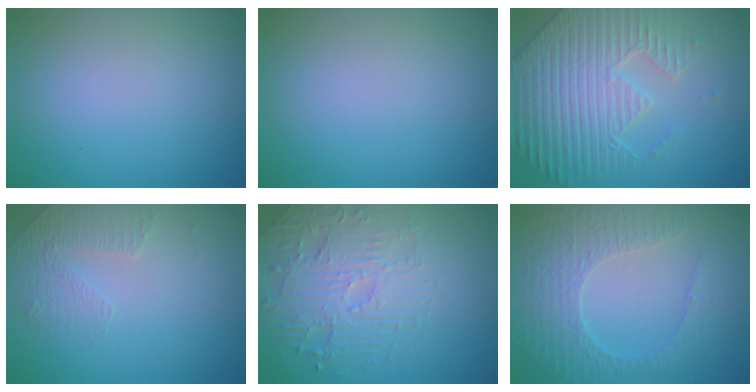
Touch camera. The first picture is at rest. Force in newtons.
{"total": 0.0}
{"total": 8.0, "press": 5.9, "slide": 5.4}
{"total": 1.6, "press": 1.2, "slide": 1.1}
{"total": 4.4, "press": 4.1, "slide": 1.5}
{"total": 4.7, "press": 3.3, "slide": 3.3}